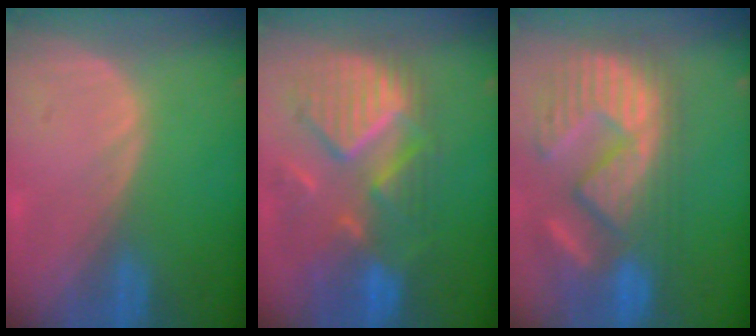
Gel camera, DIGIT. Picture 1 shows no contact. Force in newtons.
{"total": 11.4, "press": 10.1, "slide": 5.2}
{"total": 13.7, "press": 12.2, "slide": 6.2}